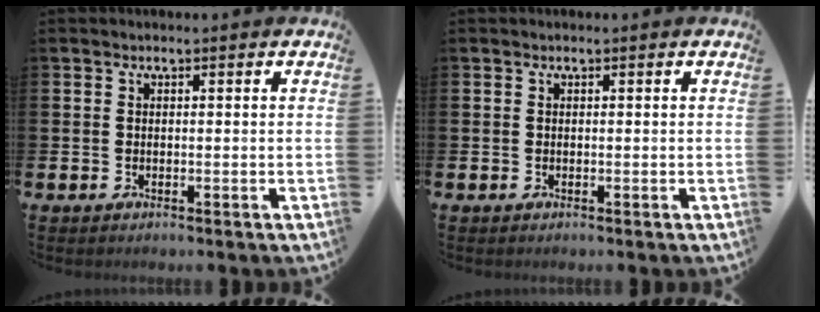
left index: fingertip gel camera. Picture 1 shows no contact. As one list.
[{"total": 0.0}]